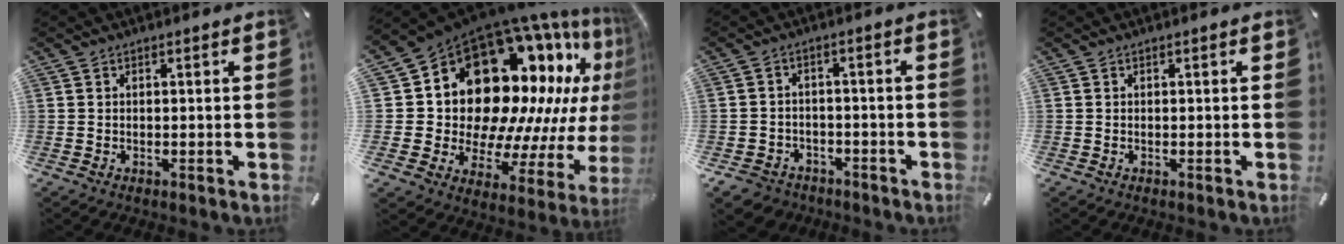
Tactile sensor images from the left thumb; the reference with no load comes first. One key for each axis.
{"total": 23.6, "fx": 11.2, "fy": 15.6, "fz": 13.8, "tx": -0.188, "ty": -0.138, "tz": 0.230}
{"total": 5.0, "fx": -3.3, "fy": 3.6, "fz": 1.1, "tx": -0.037, "ty": 0.013, "tz": -0.066}
{"total": 0.0}